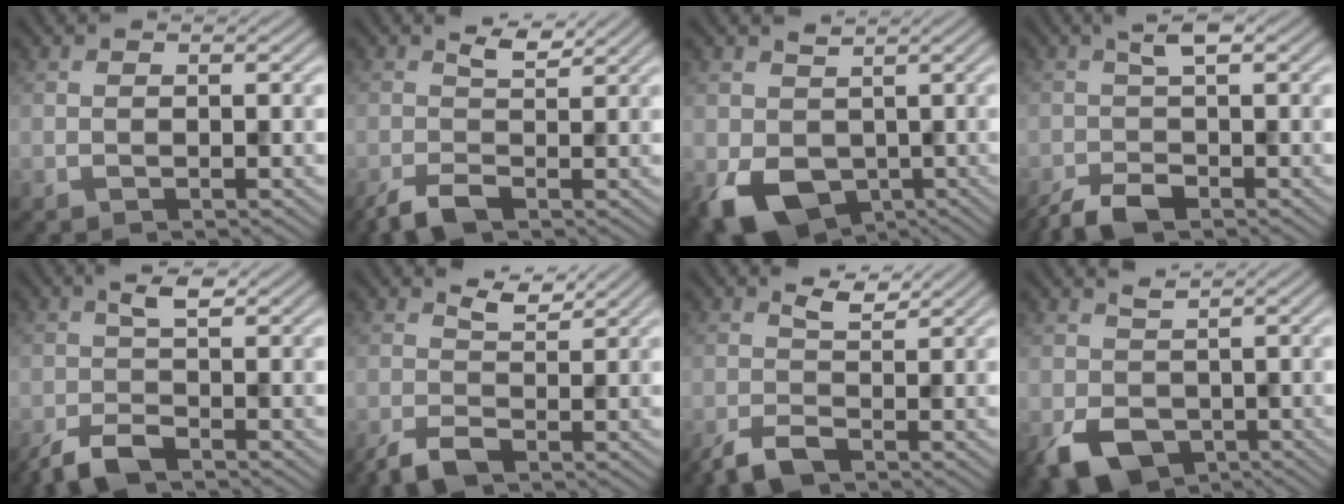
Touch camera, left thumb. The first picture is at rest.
{"total": 3.2, "force": [-0.5, 1.4, 2.8], "torque": [-0.064, -0.002, -0.011]}
{"total": 8.1, "force": [-1.4, 6.2, 4.9], "torque": [-0.109, -0.027, -0.024]}
{"total": 4.0, "force": [-2.0, 1.4, 3.2], "torque": [-0.068, -0.001, -0.046]}
{"total": 3.9, "force": [-2.1, 1.4, 3.0], "torque": [-0.063, 0.000, -0.047]}
{"total": 3.2, "force": [-0.1, 1.7, 2.7], "torque": [-0.062, -0.005, 0.001]}
{"total": 3.6, "force": [-0.7, 1.9, 3.0], "torque": [-0.068, -0.001, -0.015]}
{"total": 5.3, "force": [-1.1, 3.9, 3.4], "torque": [-0.077, -0.015, -0.016]}